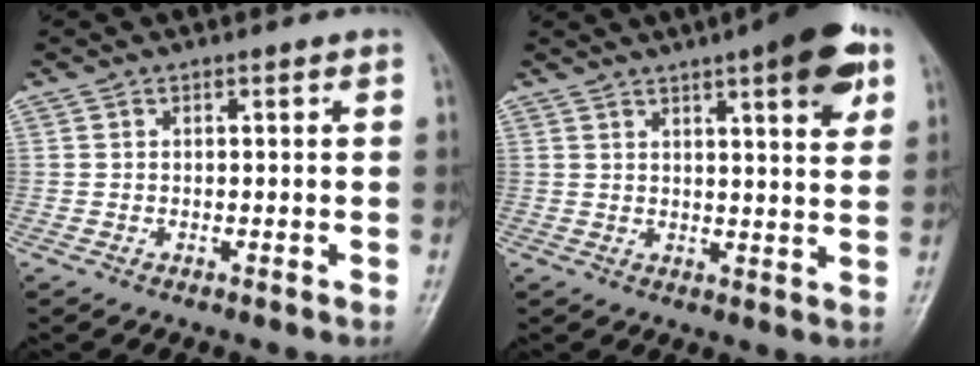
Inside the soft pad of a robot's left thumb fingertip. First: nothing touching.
{"total": 11.5, "force": [6.0, 2.7, 9.5], "torque": [-0.109, -0.017, 0.073]}